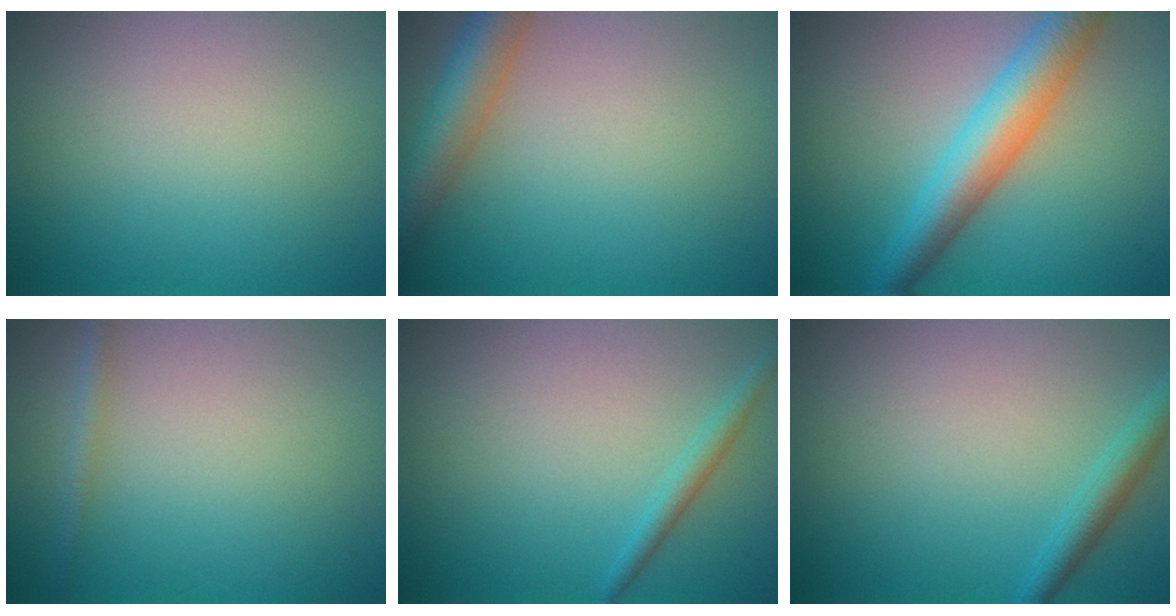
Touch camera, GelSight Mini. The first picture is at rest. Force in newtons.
{"total": 5.3, "press": 5.3, "slide": 0.3}
{"total": 5.7, "press": 5.7, "slide": 0.1}
{"total": 1.2, "press": 1.2, "slide": 0.1}
{"total": 1.5, "press": 1.5, "slide": 0.1}
{"total": 2.1, "press": 2.1, "slide": 0.1}